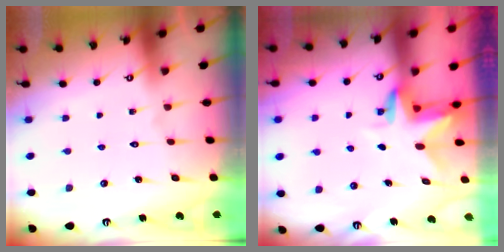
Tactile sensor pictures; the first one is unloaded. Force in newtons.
{"total": 3.1, "press": 3.1, "slide": 0.2}